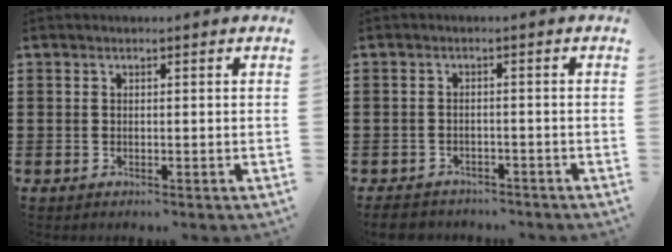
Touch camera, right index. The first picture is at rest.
{"total": 2.5, "force": [-2.3, 0.7, 0.1], "torque": [-0.015, 0.000, -0.053]}